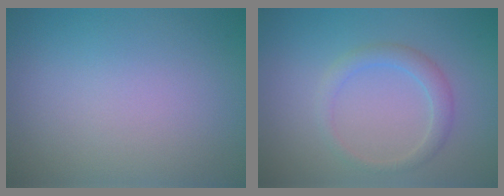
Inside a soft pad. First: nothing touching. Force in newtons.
{"total": 2.0, "press": 2.0, "slide": 0.1}